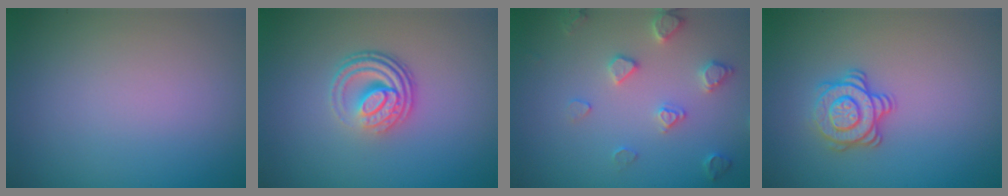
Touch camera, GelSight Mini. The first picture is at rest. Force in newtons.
{"total": 4.2, "press": 2.8, "slide": 3.1}
{"total": 2.9, "press": 2.8, "slide": 0.7}
{"total": 3.0, "press": 2.7, "slide": 1.3}